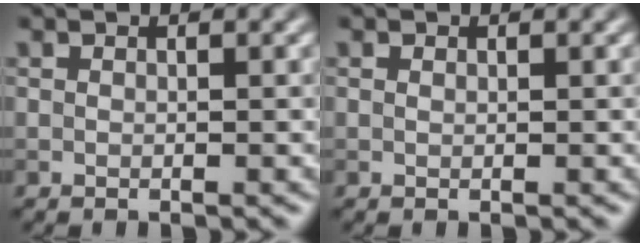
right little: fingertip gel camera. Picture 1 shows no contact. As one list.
[{"total": 0.0}]